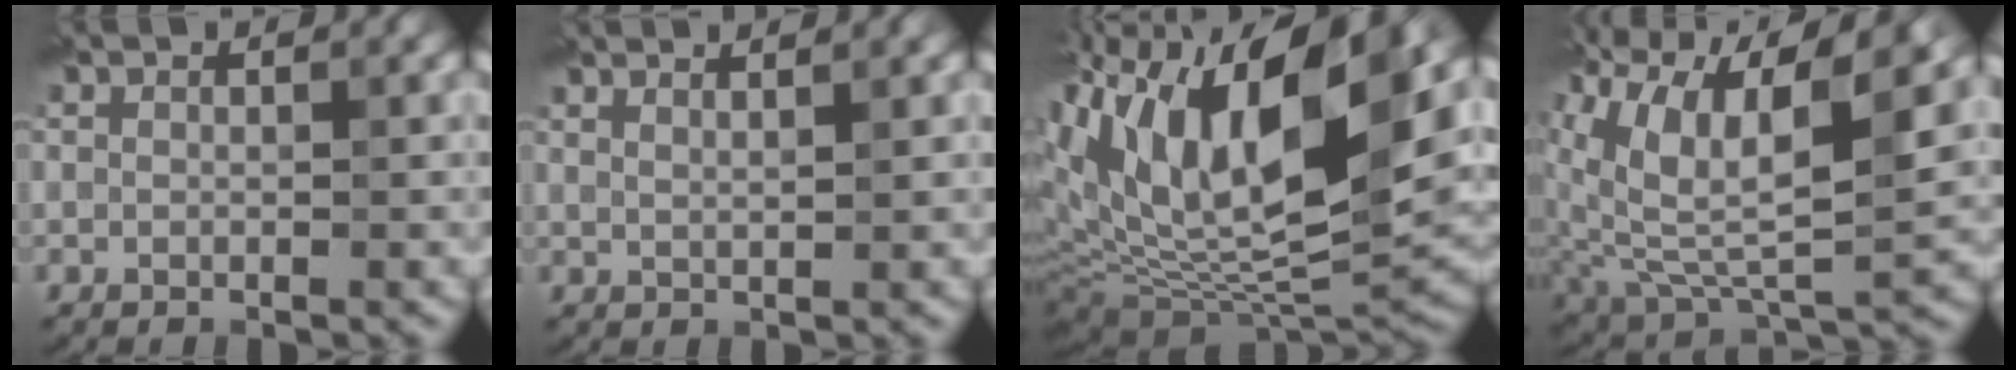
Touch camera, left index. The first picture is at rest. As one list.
[{"total": 3.0, "force": [2.2, 1.1, 1.8], "torque": [0.002, 0.013, 0.003]}, {"total": 18.1, "force": [6.0, 8.1, 15.1], "torque": [-0.270, 0.029, 0.102]}, {"total": 14.1, "force": [5.7, 6.3, 11.3], "torque": [-0.199, 0.021, 0.108]}]